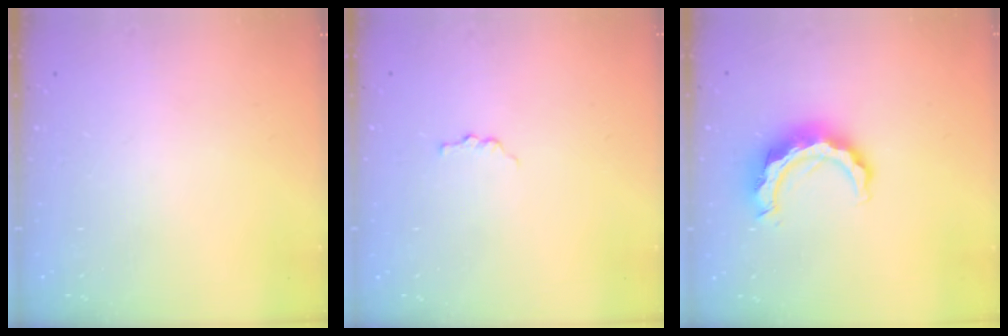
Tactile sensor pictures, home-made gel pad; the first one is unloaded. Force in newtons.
{"total": 2.9, "press": 2.9, "slide": 0.3}
{"total": 11.0, "press": 11.0, "slide": 0.9}